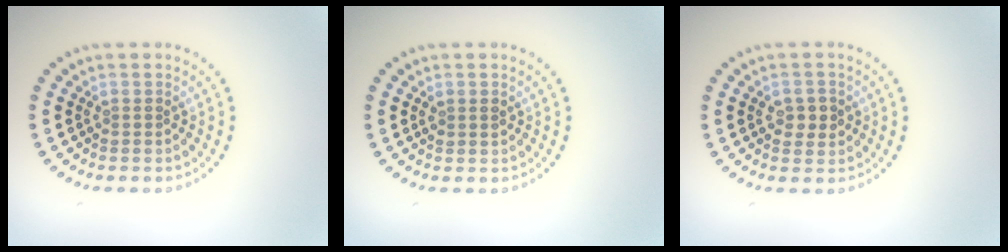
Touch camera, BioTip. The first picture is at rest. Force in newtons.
{"total": 0.9, "press": 0.9, "slide": 0.3}
{"total": 2.2, "press": 2.2, "slide": 0.3}